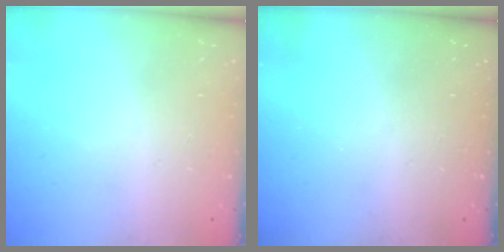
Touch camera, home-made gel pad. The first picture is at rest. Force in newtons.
{"total": 0.0}